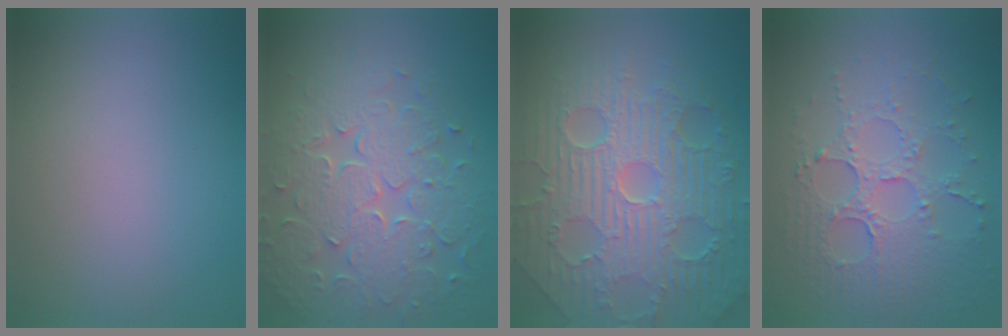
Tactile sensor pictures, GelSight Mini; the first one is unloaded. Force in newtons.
{"total": 8.1, "press": 5.7, "slide": 5.7}
{"total": 11.4, "press": 7.3, "slide": 8.8}
{"total": 5.5, "press": 3.8, "slide": 4.0}